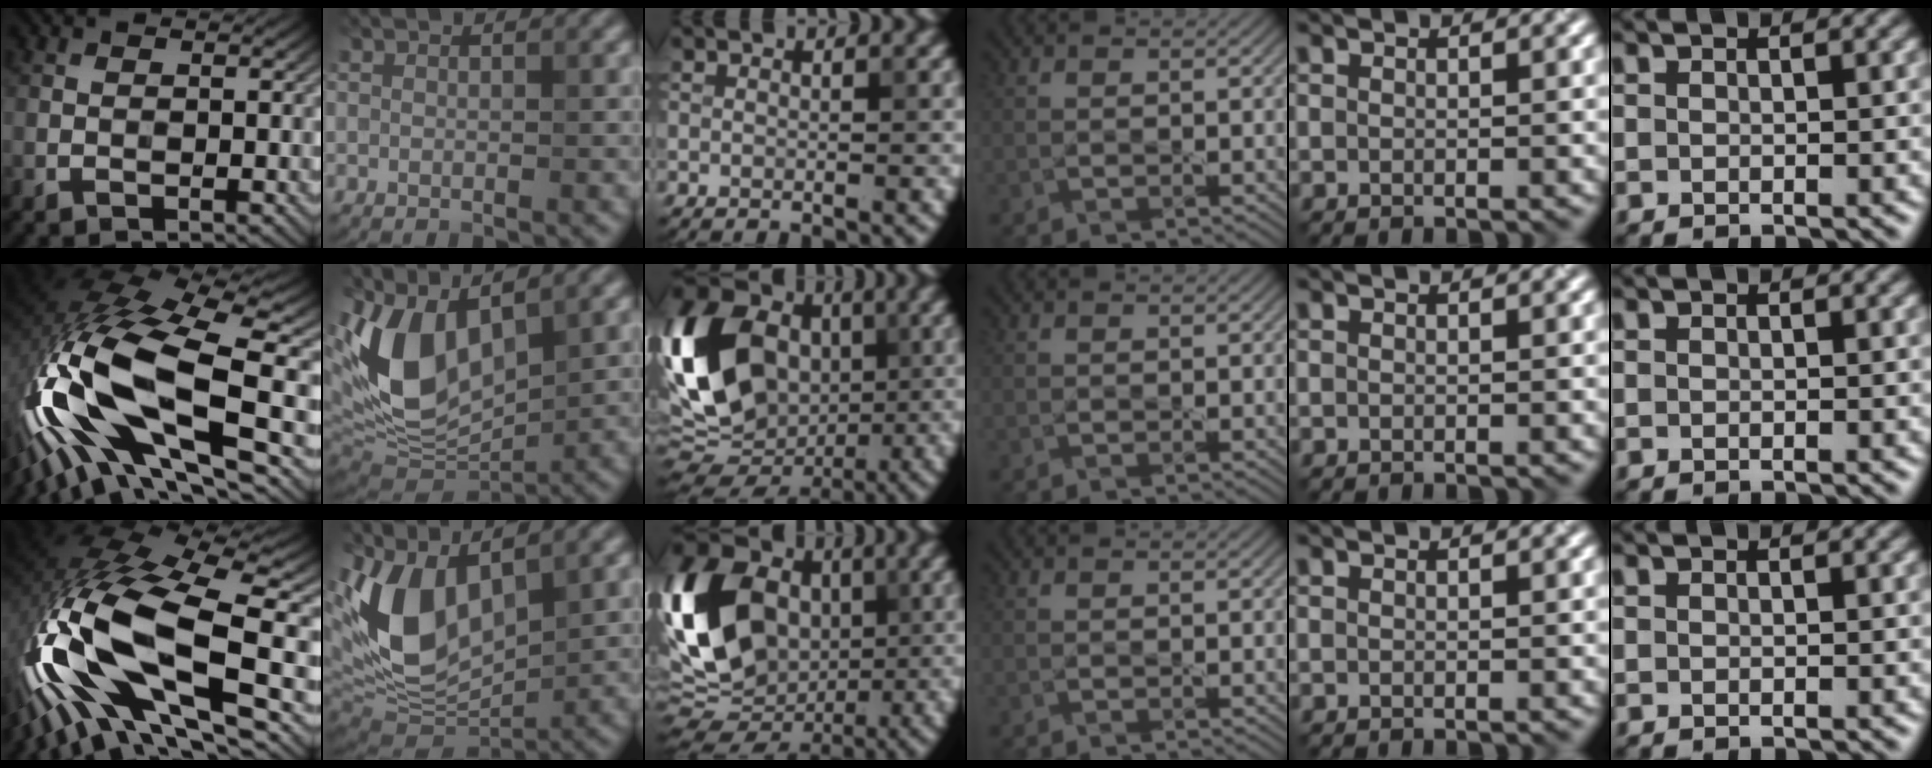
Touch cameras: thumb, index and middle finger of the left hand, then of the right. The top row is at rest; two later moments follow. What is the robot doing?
{"motion": "lift_and_place", "object": "knife"}